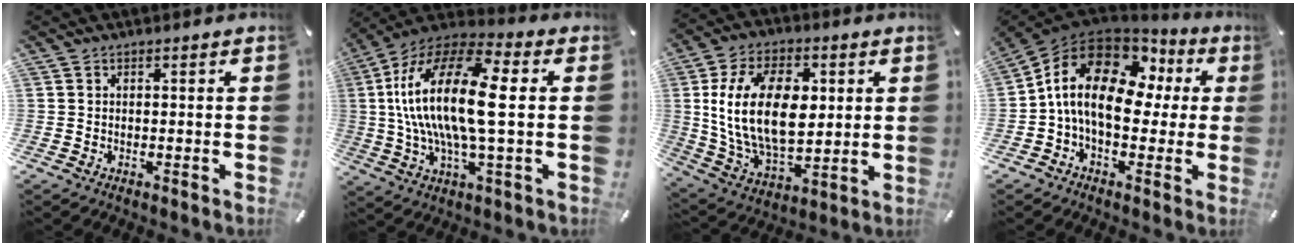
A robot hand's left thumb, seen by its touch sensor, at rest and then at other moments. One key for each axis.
{"total": 21.1, "fx": 1.5, "fy": 8.2, "fz": 19.4, "tx": -0.412, "ty": -0.006, "tz": 0.014}
{"total": 19.9, "fx": 2.6, "fy": 12.7, "fz": 15.0, "tx": -0.302, "ty": 0.005, "tz": 0.045}
{"total": 16.6, "fx": 2.2, "fy": 10.5, "fz": 12.7, "tx": -0.252, "ty": 0.003, "tz": 0.033}